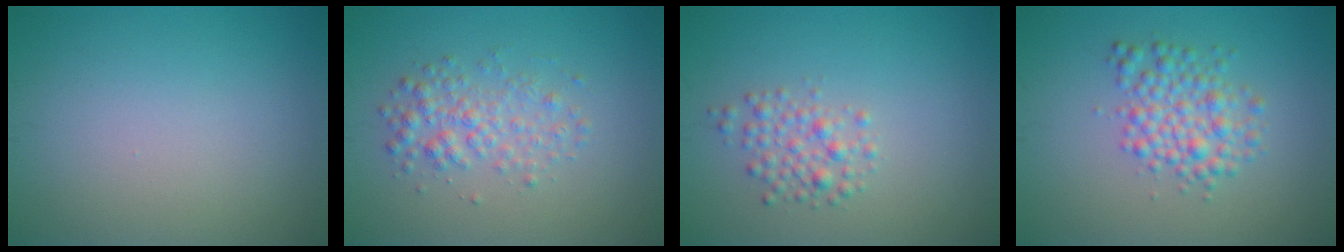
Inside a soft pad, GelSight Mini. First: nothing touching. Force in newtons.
{"total": 2.7, "press": 2.7, "slide": 0.1}
{"total": 2.2, "press": 2.2, "slide": 0.1}
{"total": 3.6, "press": 3.6, "slide": 0.1}